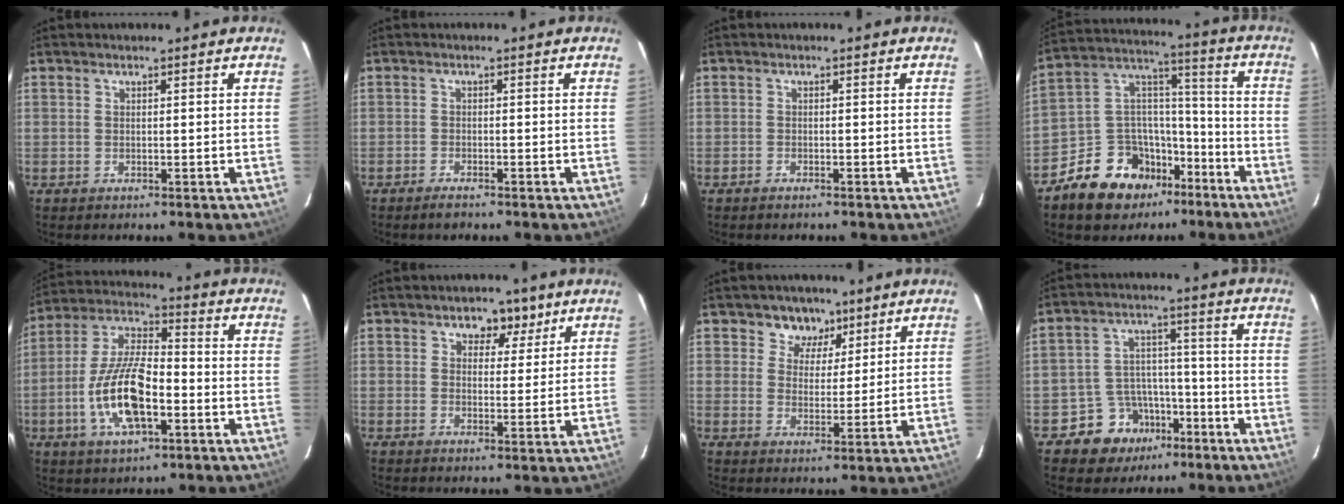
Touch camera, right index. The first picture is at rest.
{"total": 1.9, "force": [-1.6, 0.5, 0.8], "torque": [-0.025, -0.001, -0.032]}
{"total": 1.0, "force": [-0.9, 0.4, 0.2], "torque": [-0.011, 0.002, -0.018]}
{"total": 15.1, "force": [-10.1, 10.1, 4.9], "torque": [-0.110, 0.068, -0.154]}
{"total": 14.7, "force": [-4.6, 5.7, 12.8], "torque": [-0.267, -0.001, -0.085]}
{"total": 5.0, "force": [3.0, 3.5, 2.0], "torque": [-0.020, -0.001, 0.038]}
{"total": 6.0, "force": [3.7, 4.6, 1.1], "torque": [-0.012, 0.000, 0.058]}
{"total": 9.5, "force": [-6.1, 7.2, 1.4], "torque": [-0.036, 0.038, -0.088]}